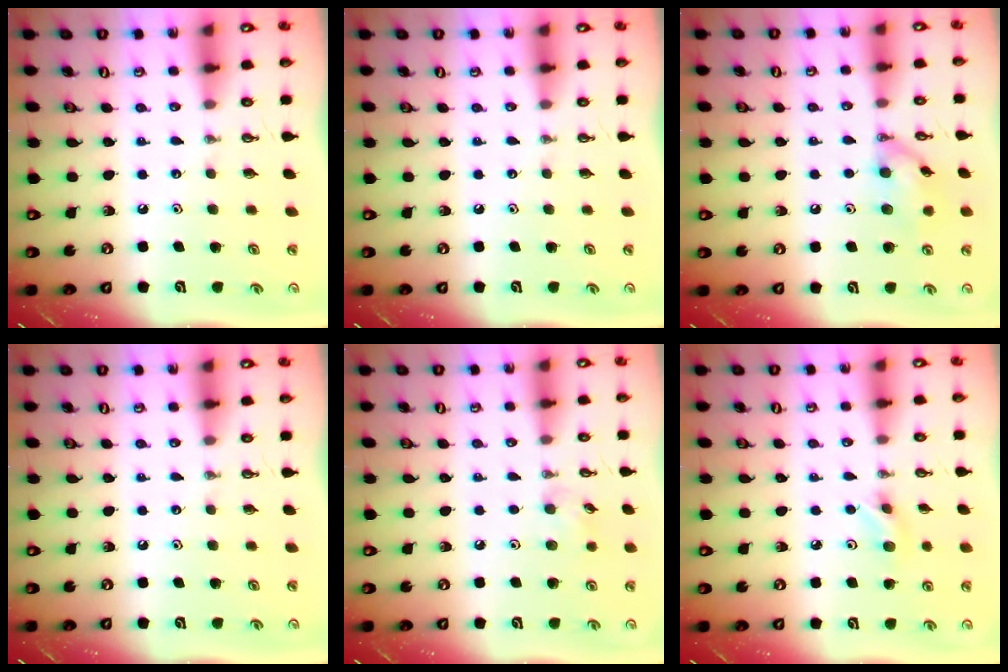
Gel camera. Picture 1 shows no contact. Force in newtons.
{"total": 0.0}
{"total": 10.9, "press": 10.9, "slide": 1.1}
{"total": 0.0}
{"total": 5.2, "press": 5.0, "slide": 1.4}
{"total": 5.7, "press": 5.7, "slide": 0.6}